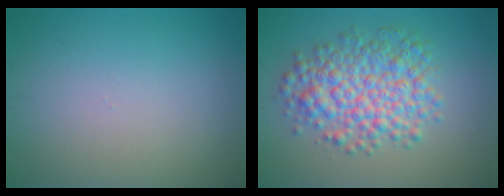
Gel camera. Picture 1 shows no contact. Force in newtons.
{"total": 6.4, "press": 6.4, "slide": 0.1}